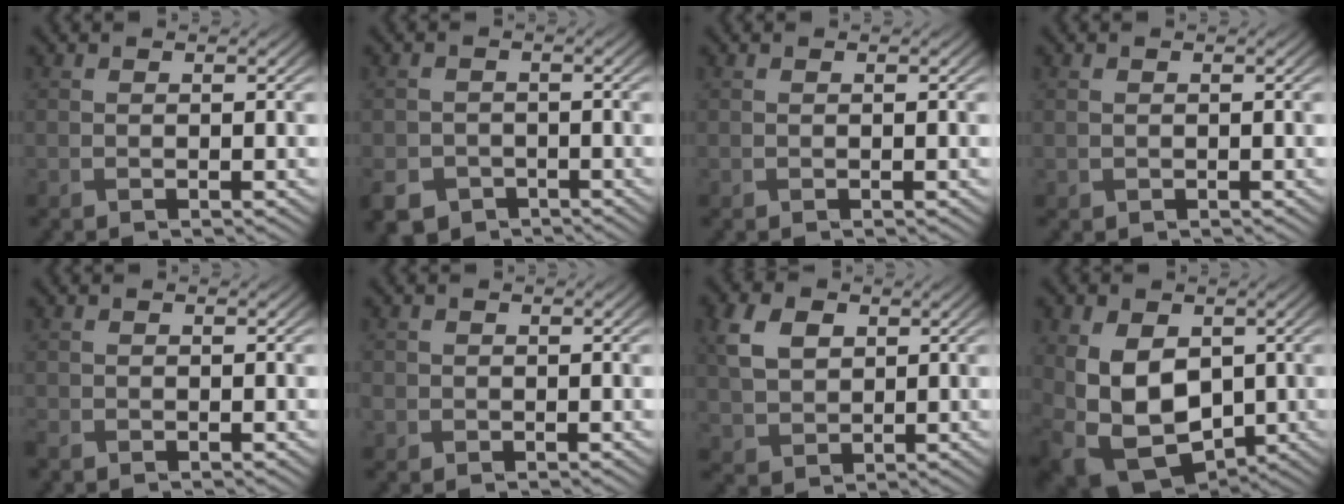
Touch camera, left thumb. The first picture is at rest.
{"total": 4.6, "force": [-2.9, 3.3, 1.3], "torque": [-0.029, -0.011, -0.050]}
{"total": 0.0}
{"total": 1.0, "force": [0.1, 0.9, 0.4], "torque": [-0.013, -0.003, 0.006]}
{"total": 0.9, "force": [-0.9, 0.2, 0.1], "torque": [-0.006, -0.003, -0.022]}
{"total": 1.1, "force": [-0.4, 1.0, 0.0], "torque": [0.003, -0.004, -0.011]}
{"total": 6.2, "force": [1.7, 4.7, 3.7], "torque": [-0.102, 0.005, 0.032]}
{"total": 12.1, "force": [-0.7, 8.5, 8.5], "torque": [-0.197, -0.030, -0.005]}